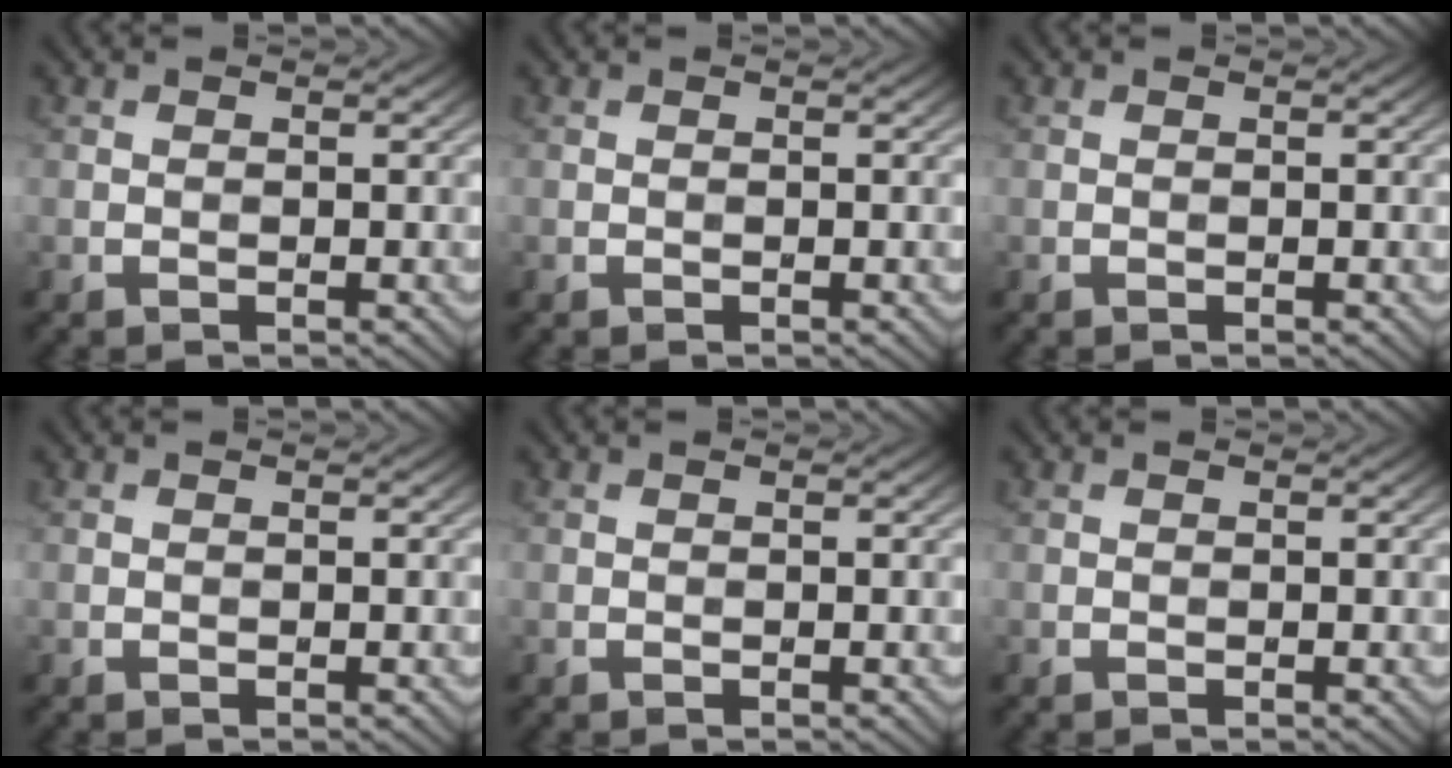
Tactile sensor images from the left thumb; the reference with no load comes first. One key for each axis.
{"total": 0.0}
{"total": 0.0}
{"total": 0.0}
{"total": 0.0}
{"total": 0.0}